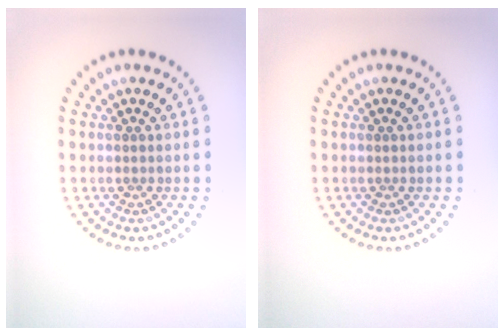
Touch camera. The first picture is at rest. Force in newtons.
{"total": 0.0}